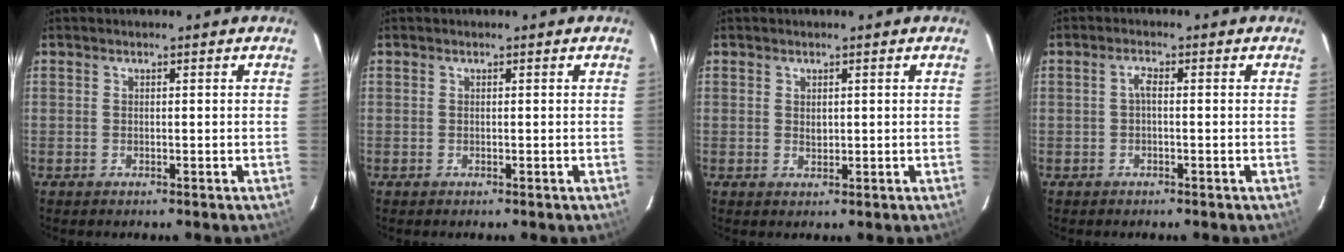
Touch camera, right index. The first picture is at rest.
{"total": 0.0}
{"total": 1.2, "force": [0.4, 1.0, 0.6], "torque": [-0.007, 0.002, 0.008]}
{"total": 1.5, "force": [-0.2, 0.5, 1.4], "torque": [-0.029, 0.008, -0.005]}